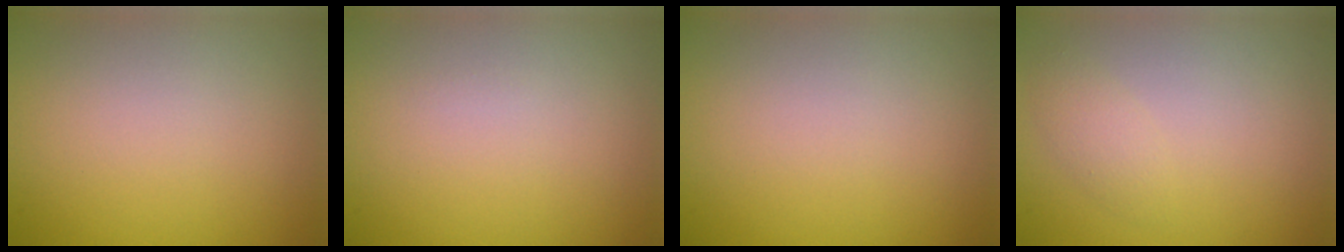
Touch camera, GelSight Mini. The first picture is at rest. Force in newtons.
{"total": 0.0}
{"total": 0.0}
{"total": 1.4, "press": 1.4, "slide": 0.1}